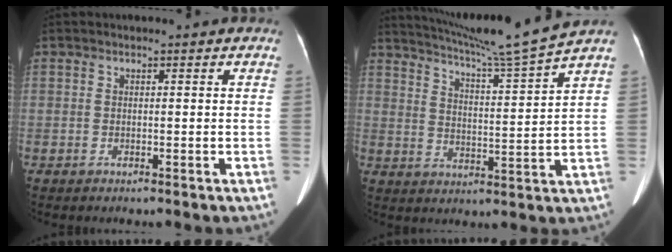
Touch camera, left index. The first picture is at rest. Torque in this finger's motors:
{"motor_torque": [0.03, -1.28, 0.01, 0.05]}